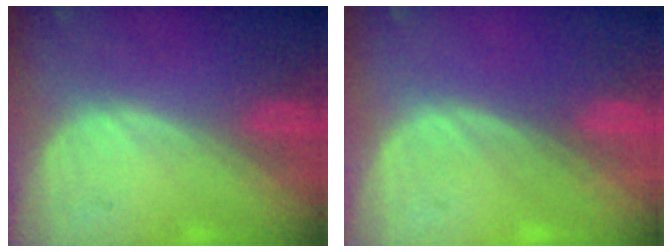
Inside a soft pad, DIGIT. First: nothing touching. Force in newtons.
{"total": 0.0}